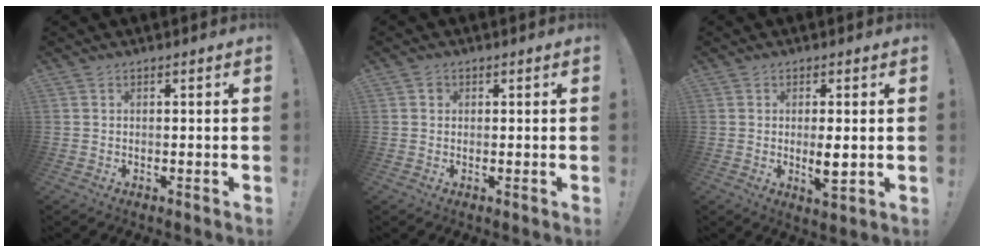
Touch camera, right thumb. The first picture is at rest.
{"total": 1.4, "force": [0.4, 1.3, 0.4], "torque": [-0.003, 0.001, 0.006]}
{"total": 5.4, "force": [-0.2, 1.4, 5.2], "torque": [-0.079, -0.012, -0.005]}